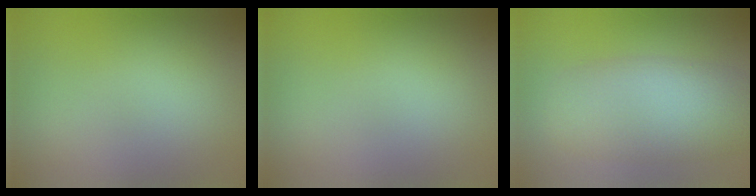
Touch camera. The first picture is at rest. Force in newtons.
{"total": 0.0}
{"total": 6.9, "press": 6.9, "slide": 0.2}